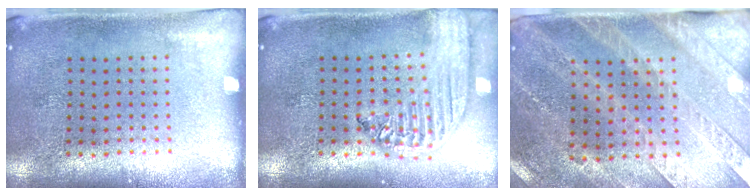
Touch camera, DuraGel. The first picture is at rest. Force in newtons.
{"total": 2.3, "press": 2.0, "slide": 1.2}
{"total": 2.9, "press": 2.7, "slide": 1.1}